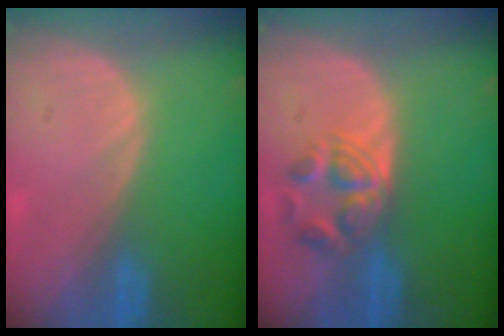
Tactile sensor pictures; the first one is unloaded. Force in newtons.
{"total": 5.6, "press": 5.0, "slide": 2.7}